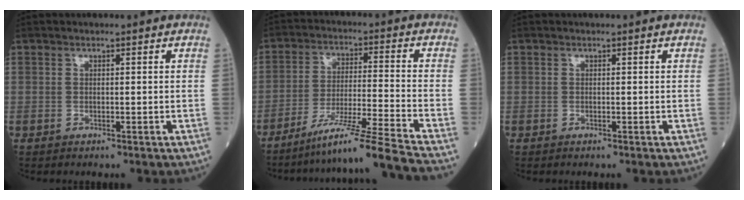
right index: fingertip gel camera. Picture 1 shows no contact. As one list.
[{"total": 15.4, "force": [-13.1, -3.7, 7.3], "torque": [-0.109, -0.017, -0.213]}, {"total": 0.0}]